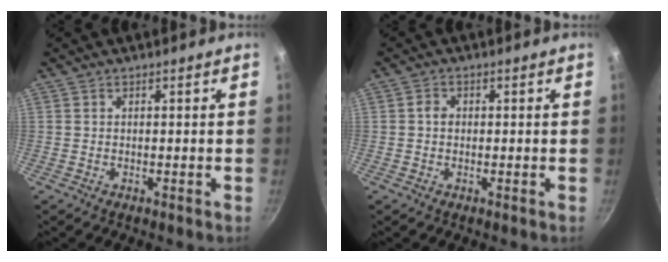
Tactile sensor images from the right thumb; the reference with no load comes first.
{"total": 1.6, "force": [0.0, 1.4, 0.9], "torque": [-0.014, 0.008, -0.002]}